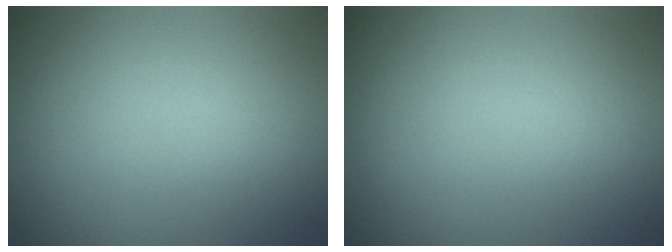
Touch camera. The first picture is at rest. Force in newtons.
{"total": 0.0}